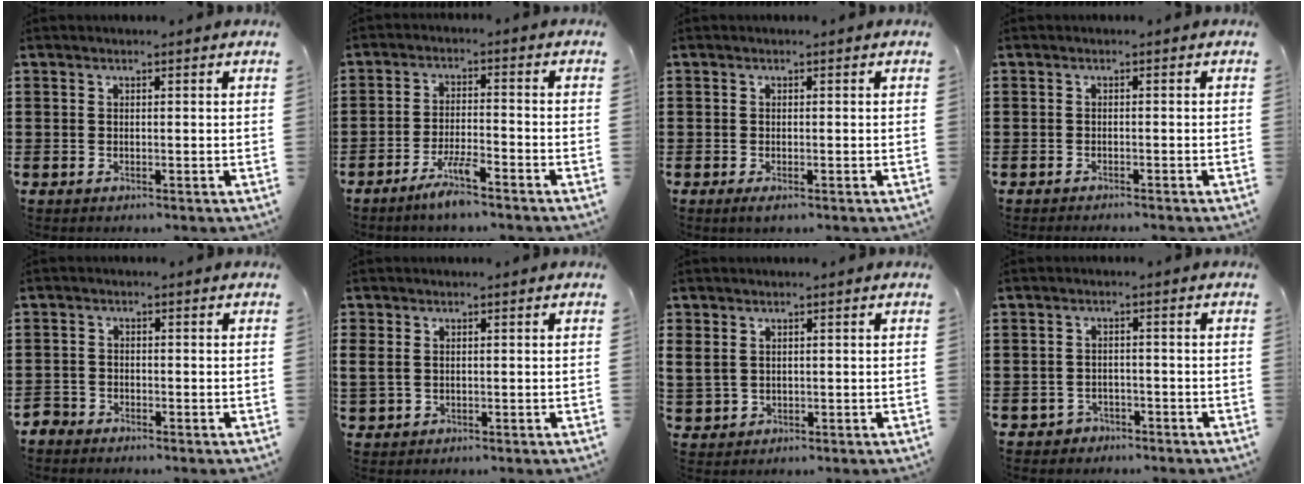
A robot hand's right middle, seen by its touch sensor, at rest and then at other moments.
{"total": 4.9, "force": [-3.8, 0.5, 2.9], "torque": [-0.063, -0.003, -0.075]}
{"total": 0.6, "force": [-0.3, 0.1, 0.5], "torque": [-0.011, -0.007, -0.004]}
{"total": 0.8, "force": [-0.7, -0.2, 0.0], "torque": [-0.004, -0.003, -0.015]}
{"total": 2.1, "force": [-2.0, 0.7, 0.0], "torque": [-0.012, -0.004, -0.046]}
{"total": 1.7, "force": [0.4, 1.4, 0.9], "torque": [-0.039, -0.001, 0.002]}
{"total": 2.2, "force": [1.2, 1.7, 0.7], "torque": [-0.023, 0.007, 0.021]}
{"total": 1.7, "force": [-1.5, 0.8, -0.2], "torque": [-0.005, 0.002, -0.036]}